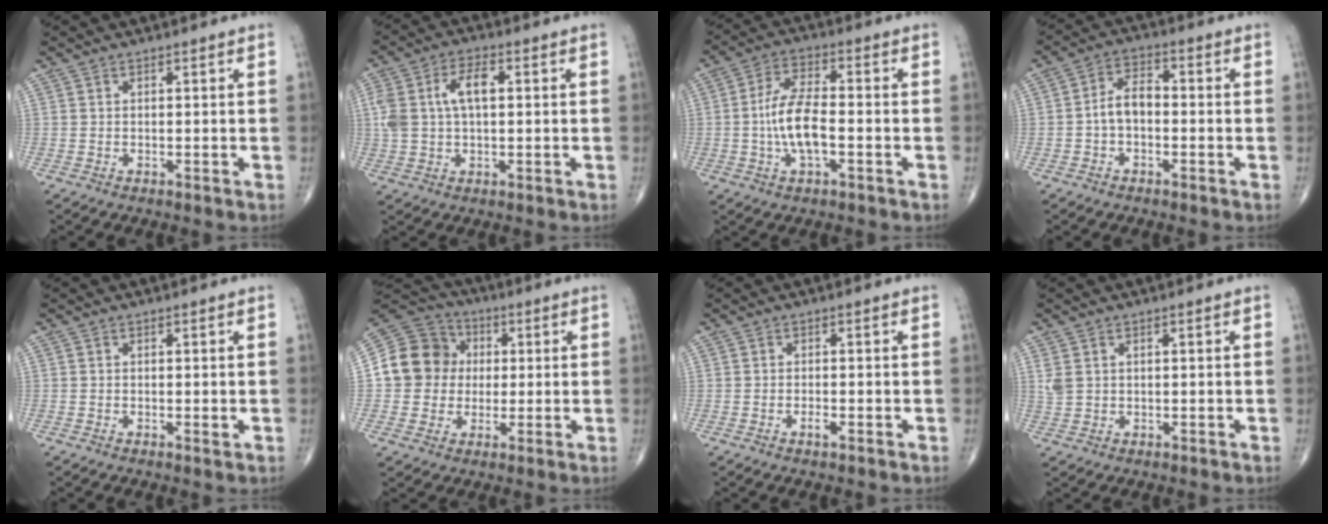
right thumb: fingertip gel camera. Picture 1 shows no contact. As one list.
[{"total": 9.1, "force": [1.5, 4.9, 7.5], "torque": [-0.159, 0.023, 0.031]}, {"total": 9.4, "force": [-1.7, 3.8, 8.4], "torque": [-0.170, 0.019, -0.036]}, {"total": 5.5, "force": [-1.1, 3.4, 4.2], "torque": [-0.070, 0.025, -0.029]}, {"total": 0.6, "force": [-0.1, 0.2, 0.5], "torque": [-0.011, -0.003, -0.004]}, {"total": 13.0, "force": [0.8, 12.0, 5.0], "torque": [-0.071, 0.027, 0.008]}, {"total": 1.3, "force": [-0.6, 0.4, 1.1], "torque": [-0.022, 0.001, -0.012]}, {"total": 2.2, "force": [0.7, 1.6, 1.3], "torque": [-0.032, 0.003, 0.022]}]